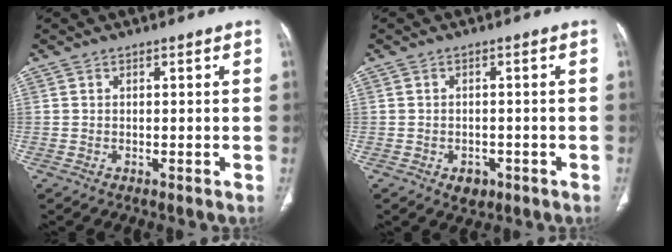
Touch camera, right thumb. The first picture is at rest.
{"total": 3.1, "force": [-1.4, 2.3, 1.5], "torque": [-0.008, 0.004, -0.011]}